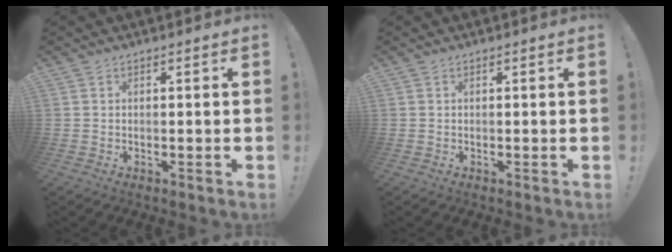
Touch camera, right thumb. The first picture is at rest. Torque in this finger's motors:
{"motor_torque": [0.00, 0.00, 0.00, -0.01, 0.00]}